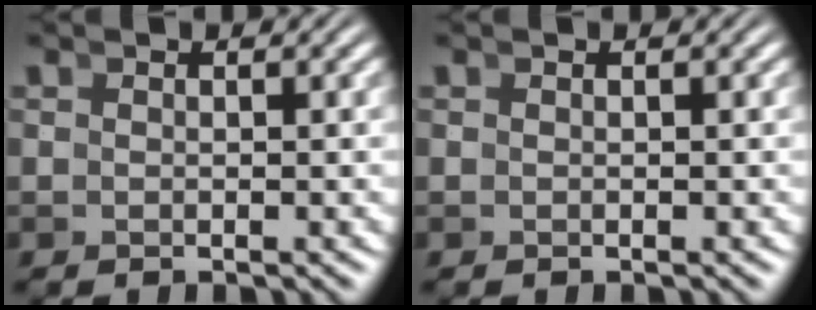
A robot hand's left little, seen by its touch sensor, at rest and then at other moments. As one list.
[{"total": 0.0}]